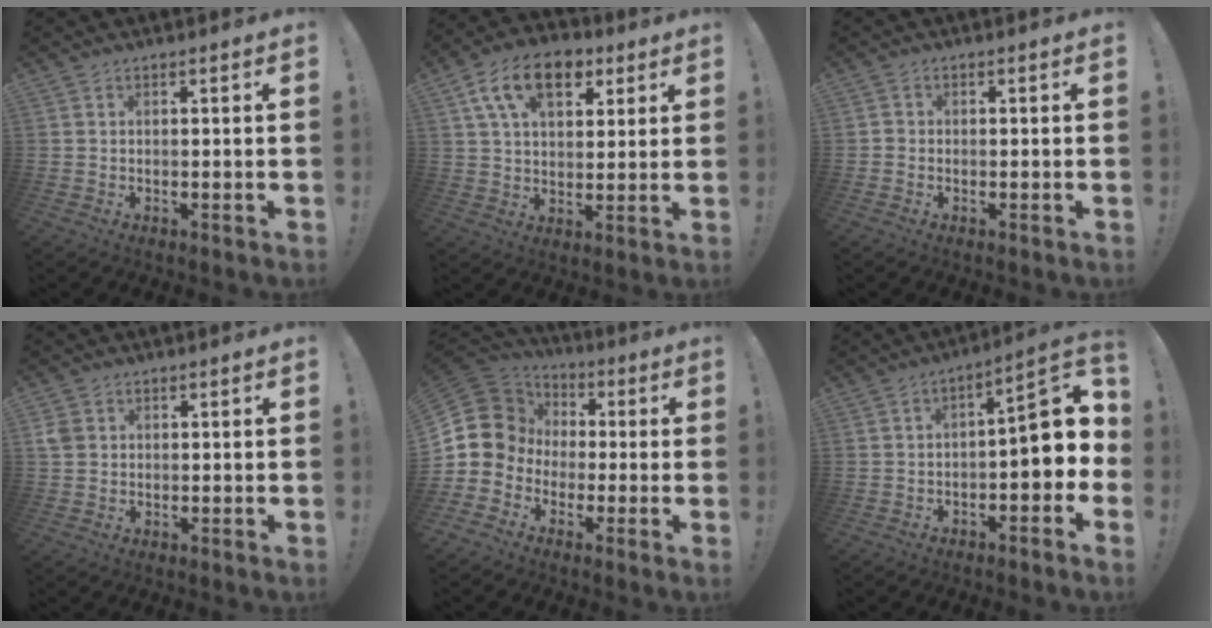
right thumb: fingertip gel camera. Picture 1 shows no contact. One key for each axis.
{"total": 15.2, "fx": 7.0, "fy": 9.3, "fz": 9.7, "tx": -0.159, "ty": -0.014, "tz": 0.129}
{"total": 1.1, "fx": -0.6, "fy": 0.8, "fz": 0.5, "tx": -0.006, "ty": 0.003, "tz": -0.011}
{"total": 3.0, "fx": 1.0, "fy": 2.4, "fz": 1.4, "tx": -0.027, "ty": 0.006, "tz": 0.021}
{"total": 10.6, "fx": 0.1, "fy": 10.1, "fz": 3.3, "tx": -0.049, "ty": -0.001, "tz": 0.015}
{"total": 10.2, "fx": -0.5, "fy": 3.8, "fz": 9.5, "tx": -0.118, "ty": 0.002, "tz": -0.011}